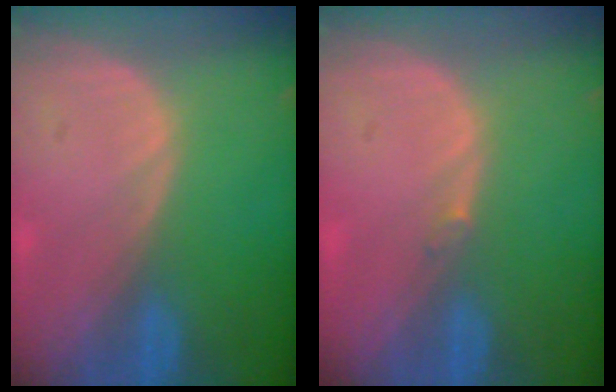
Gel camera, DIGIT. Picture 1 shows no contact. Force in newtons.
{"total": 0.5, "press": 0.5, "slide": 0.1}